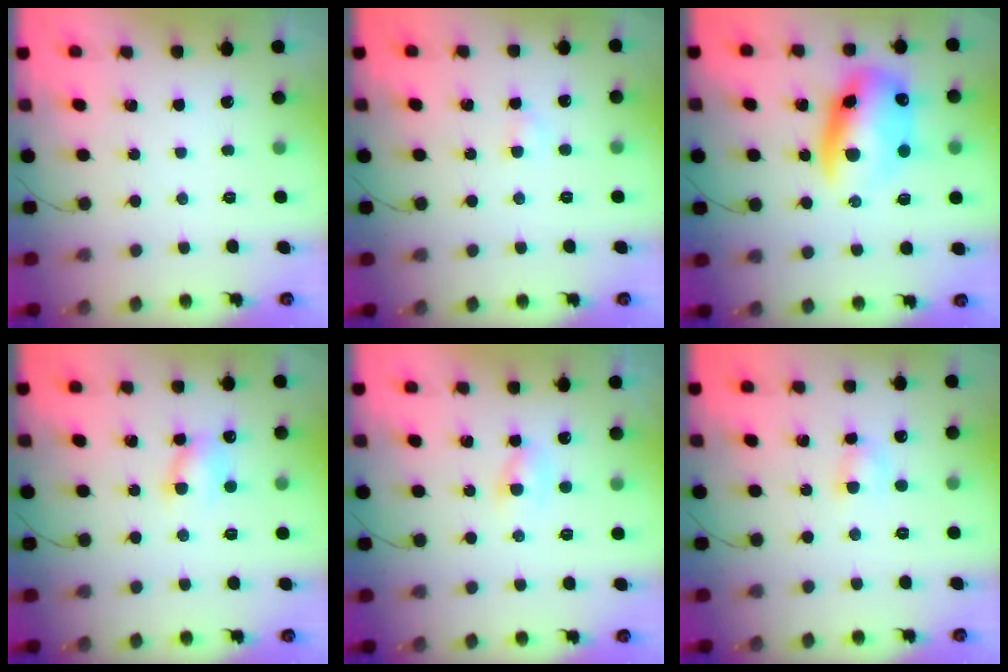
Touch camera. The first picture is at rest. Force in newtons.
{"total": 2.5, "press": 2.3, "slide": 0.9}
{"total": 14.3, "press": 14.0, "slide": 3.1}
{"total": 6.0, "press": 5.9, "slide": 0.8}
{"total": 2.3, "press": 2.1, "slide": 0.9}
{"total": 3.8, "press": 3.5, "slide": 1.3}